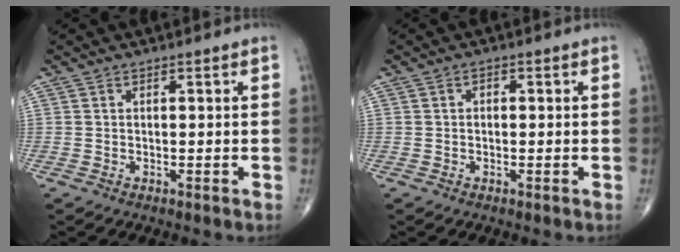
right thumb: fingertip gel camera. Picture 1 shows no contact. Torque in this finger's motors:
{"motor_torque": [0.02, -0.18, 0.09, -0.18, 0.00]}